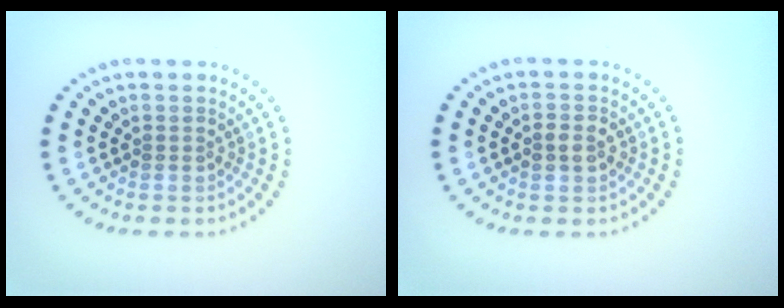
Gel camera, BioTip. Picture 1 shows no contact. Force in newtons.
{"total": 1.7, "press": 1.7, "slide": 0.2}